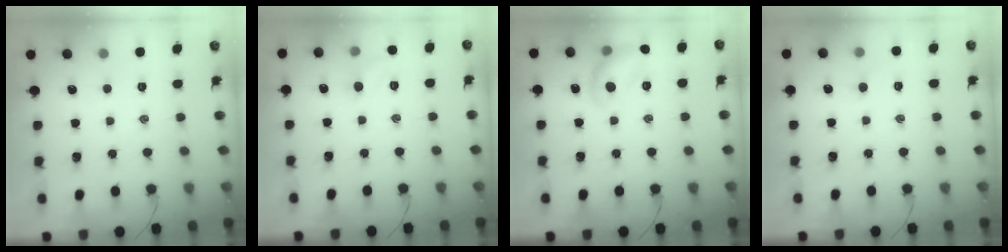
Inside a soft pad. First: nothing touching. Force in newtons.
{"total": 6.1, "press": 5.8, "slide": 2.0}
{"total": 11.6, "press": 11.6, "slide": 0.6}
{"total": 3.3, "press": 3.1, "slide": 0.9}